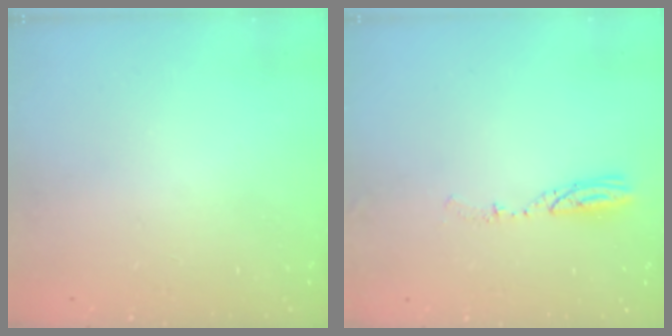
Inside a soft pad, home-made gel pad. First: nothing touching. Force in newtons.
{"total": 4.5, "press": 4.3, "slide": 1.0}